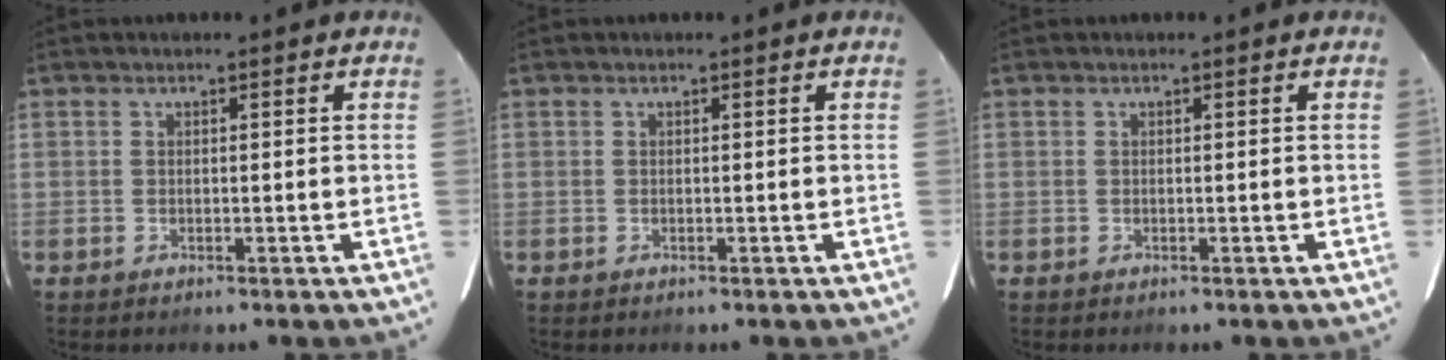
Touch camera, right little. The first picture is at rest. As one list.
[{"total": 0.0}, {"total": 0.0}]